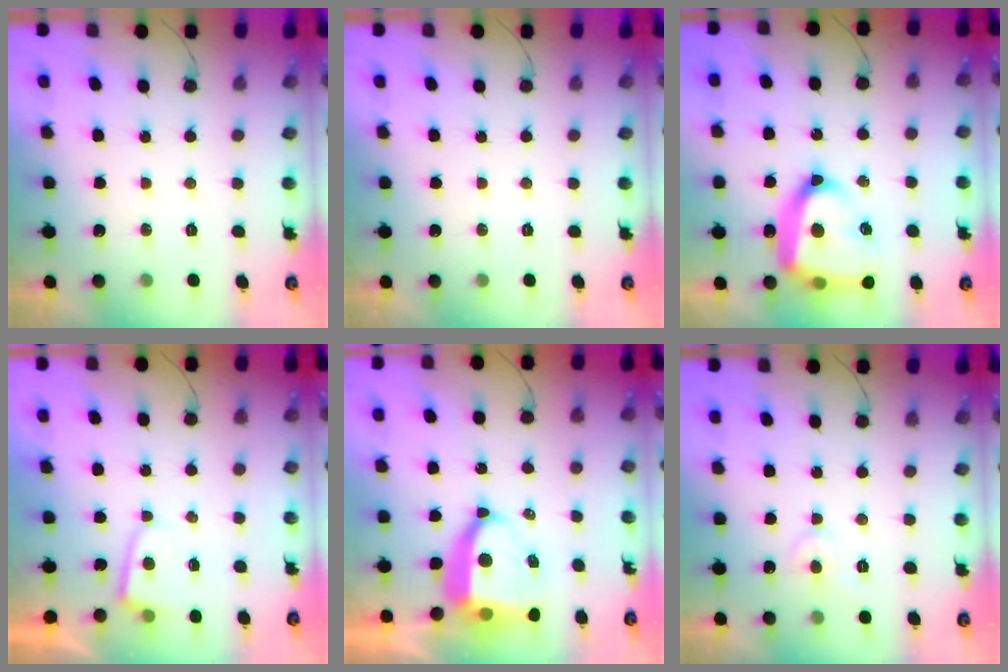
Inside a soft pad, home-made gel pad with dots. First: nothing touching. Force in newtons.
{"total": 0.0}
{"total": 21.8, "press": 21.7, "slide": 1.8}
{"total": 3.2, "press": 3.2, "slide": 0.3}
{"total": 9.8, "press": 9.7, "slide": 1.3}
{"total": 5.9, "press": 5.9, "slide": 0.4}